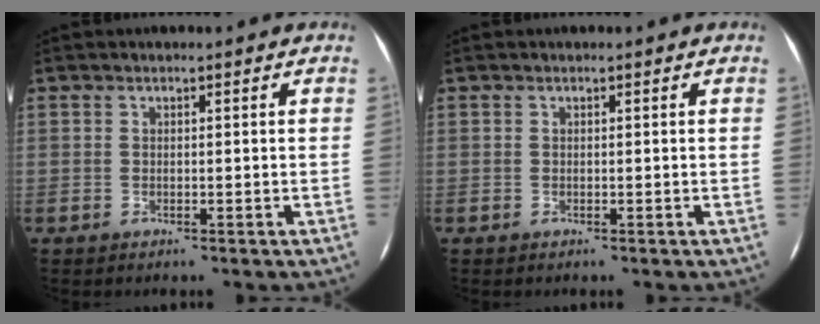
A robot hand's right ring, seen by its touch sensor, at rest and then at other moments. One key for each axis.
{"total": 0.0}